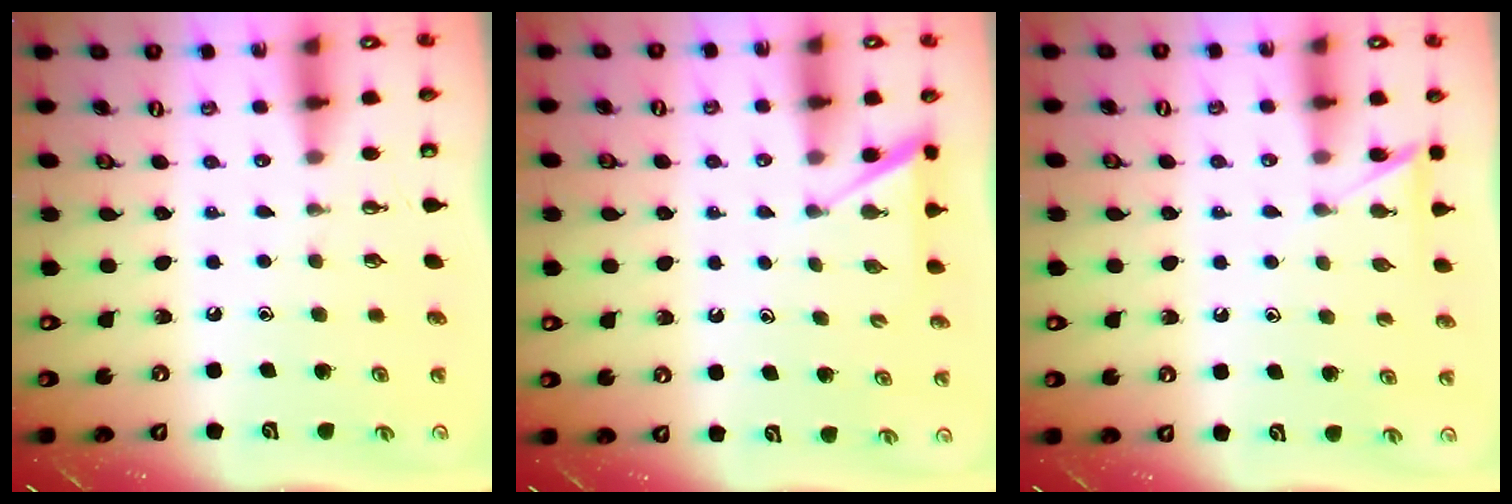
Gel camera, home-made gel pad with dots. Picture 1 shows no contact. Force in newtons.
{"total": 4.1, "press": 4.1, "slide": 0.2}
{"total": 5.4, "press": 5.3, "slide": 0.6}